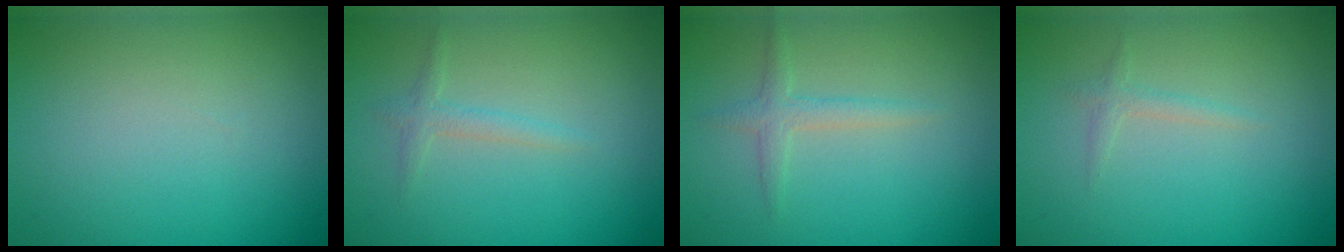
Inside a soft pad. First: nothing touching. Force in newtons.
{"total": 1.3, "press": 1.3, "slide": 0.0}
{"total": 1.7, "press": 1.7, "slide": 0.1}
{"total": 1.0, "press": 1.0, "slide": 0.0}